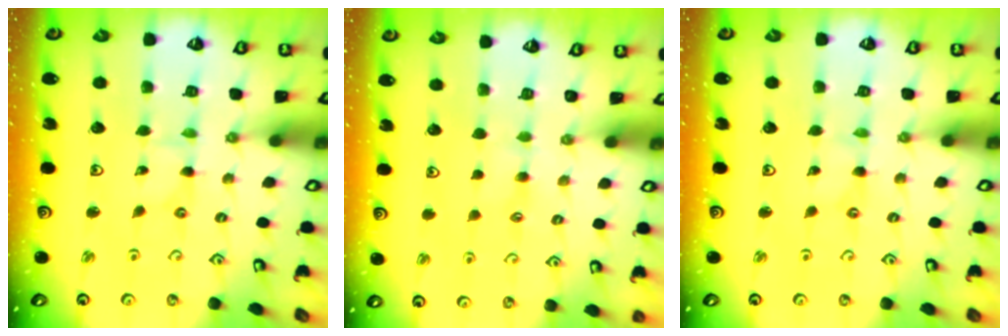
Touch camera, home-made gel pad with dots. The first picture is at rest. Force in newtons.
{"total": 2.3, "press": 2.2, "slide": 0.5}
{"total": 0.0}